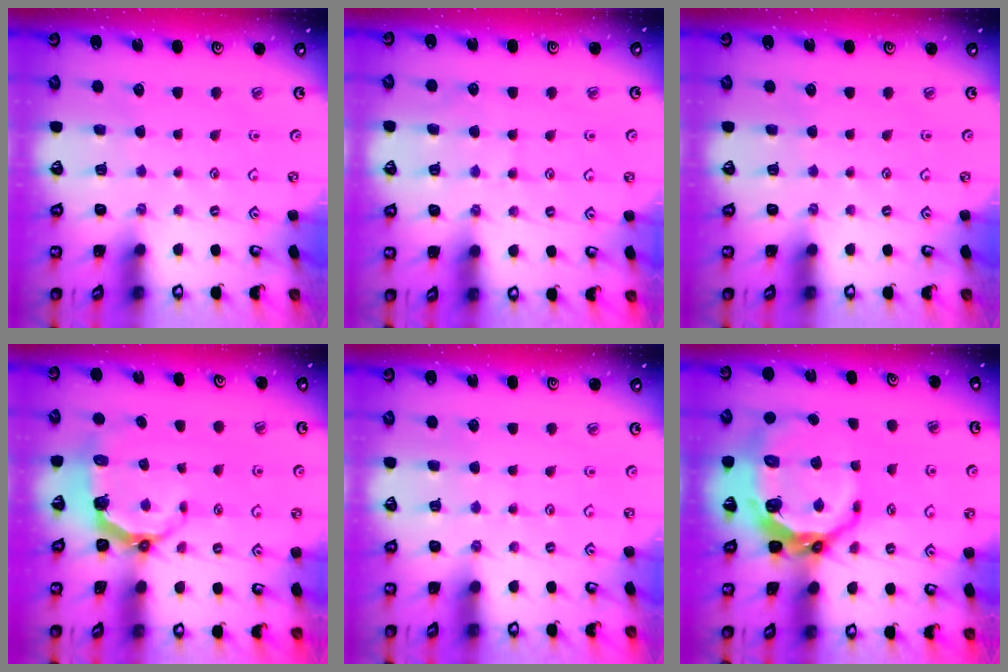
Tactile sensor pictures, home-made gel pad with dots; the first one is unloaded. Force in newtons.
{"total": 6.0, "press": 6.0, "slide": 0.6}
{"total": 0.0}
{"total": 5.0, "press": 3.4, "slide": 3.7}
{"total": 2.7, "press": 2.7, "slide": 0.5}
{"total": 13.8, "press": 13.0, "slide": 4.6}